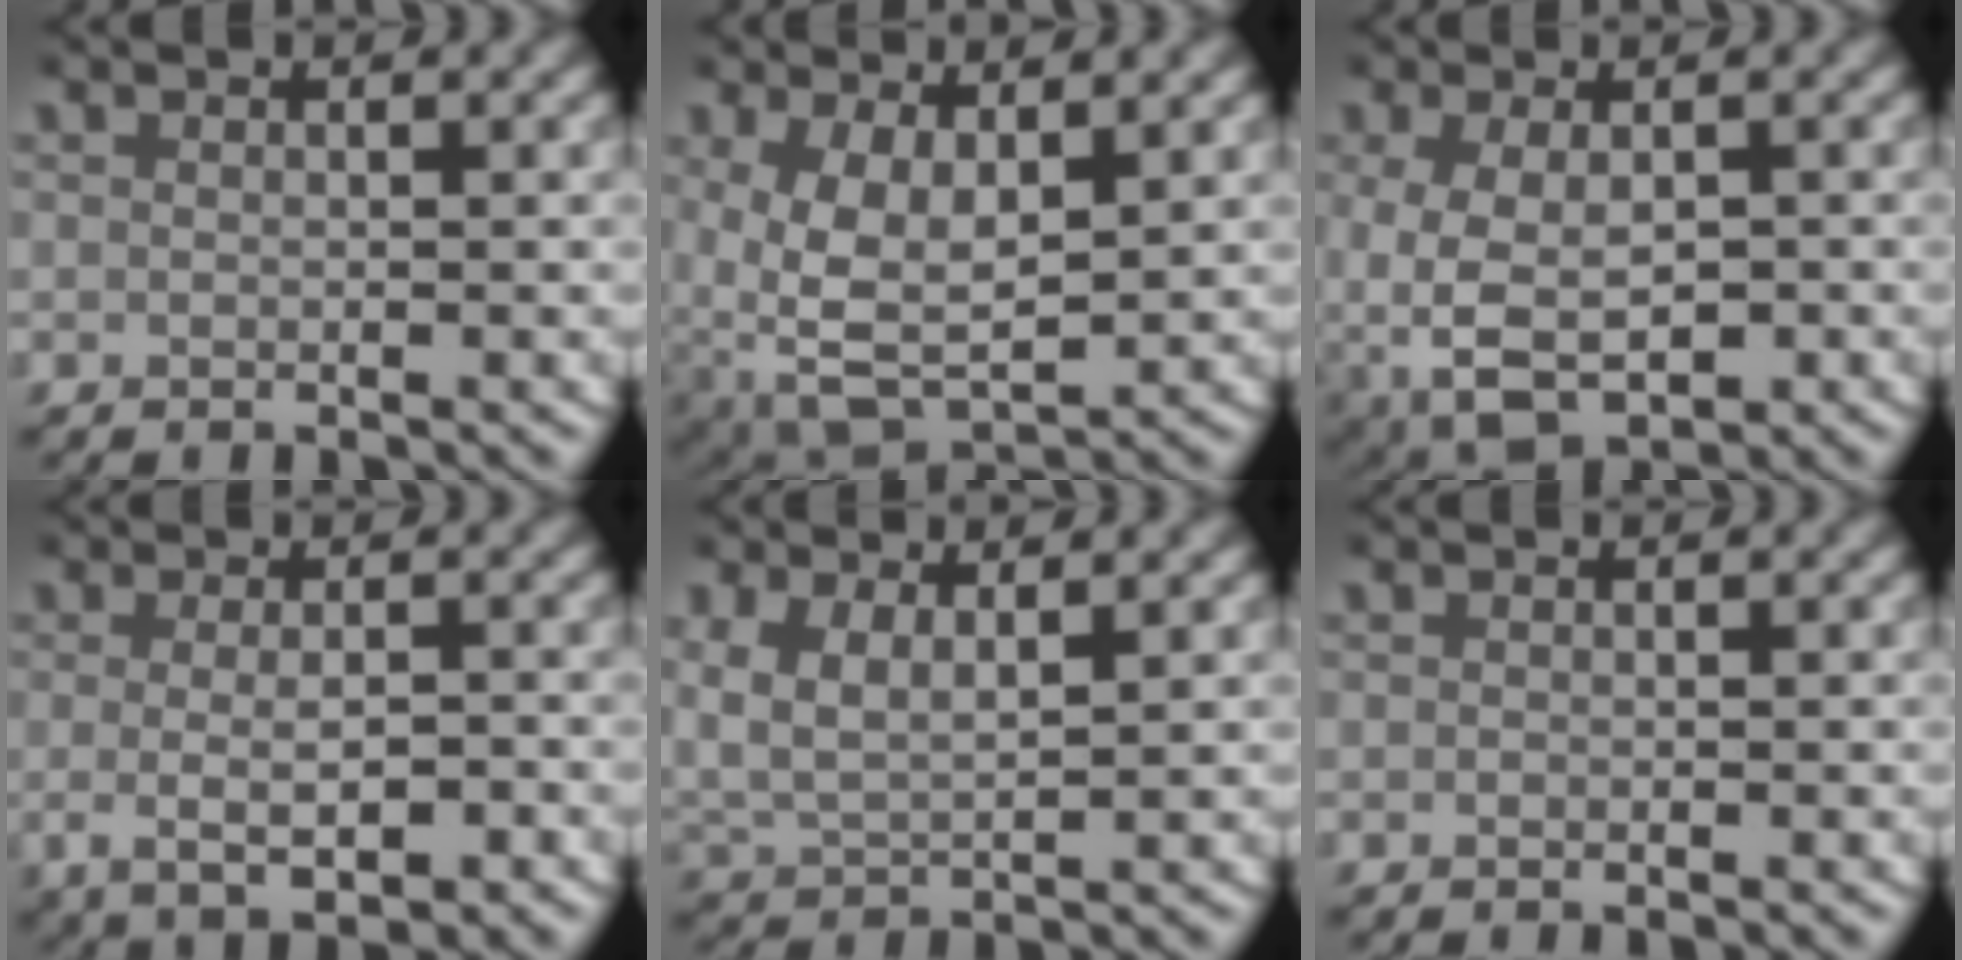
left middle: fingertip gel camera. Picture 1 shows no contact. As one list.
[{"total": 6.1, "force": [-0.6, 4.1, 4.5], "torque": [-0.112, -0.046, 0.013]}, {"total": 7.3, "force": [-2.1, 5.0, 4.9], "torque": [-0.125, -0.036, -0.012]}, {"total": 4.1, "force": [-1.1, 1.7, 3.6], "torque": [-0.069, -0.008, -0.008]}, {"total": 4.1, "force": [1.3, 3.0, 2.5], "torque": [-0.078, -0.009, 0.029]}, {"total": 0.0}]